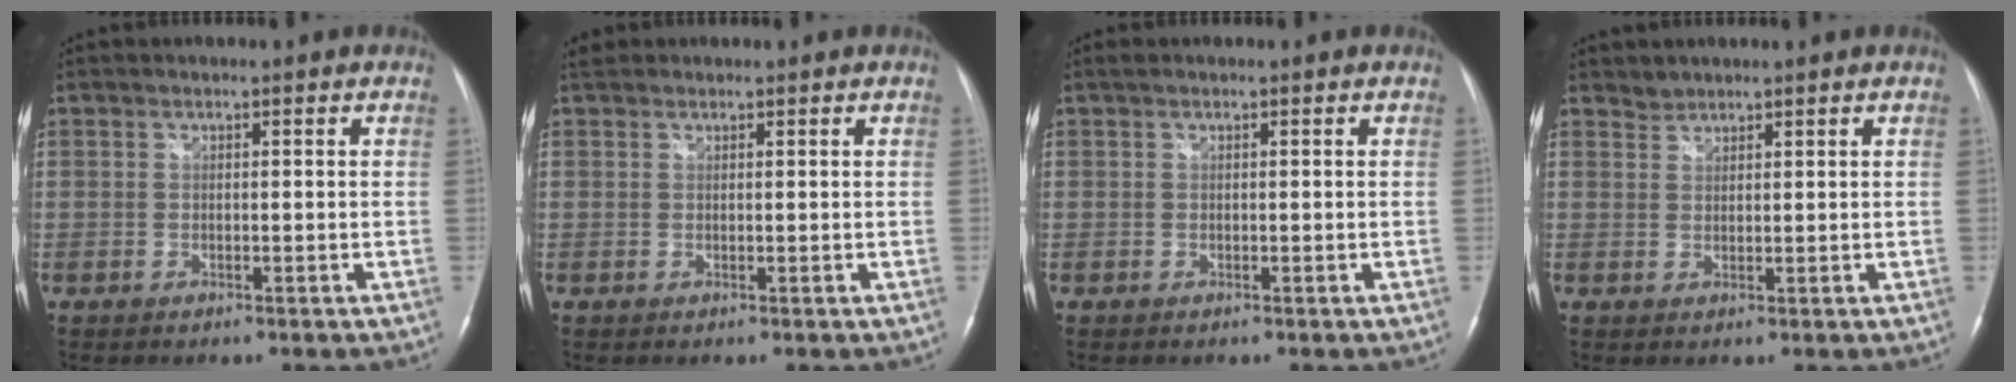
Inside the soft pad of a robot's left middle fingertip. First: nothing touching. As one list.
[{"total": 1.5, "force": [1.3, 0.8, 0.2], "torque": [-0.008, 0.020, 0.021]}, {"total": 0.6, "force": [0.4, 0.2, 0.3], "torque": [-0.012, 0.012, 0.007]}, {"total": 1.5, "force": [1.4, 0.4, -0.3], "torque": [0.008, 0.003, 0.026]}]